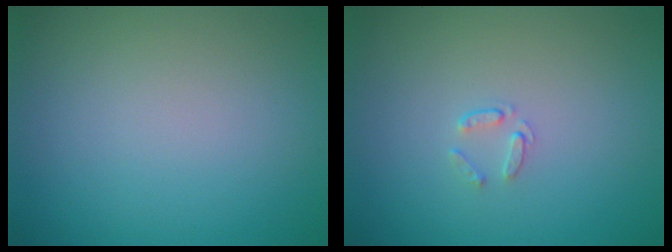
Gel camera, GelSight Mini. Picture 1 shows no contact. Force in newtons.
{"total": 0.7, "press": 0.5, "slide": 0.5}